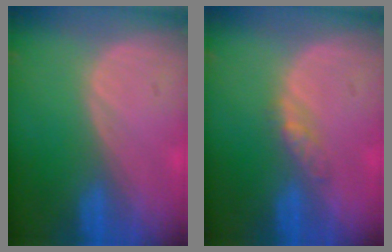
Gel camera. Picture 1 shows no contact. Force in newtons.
{"total": 2.6, "press": 2.3, "slide": 1.3}